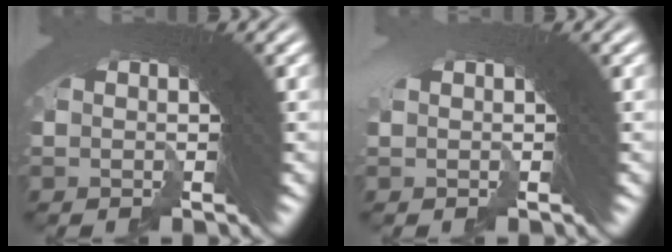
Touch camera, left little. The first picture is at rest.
{"total": 3.2, "force": [0.1, -2.2, -2.3], "torque": [0.034, 0.000, 0.005]}